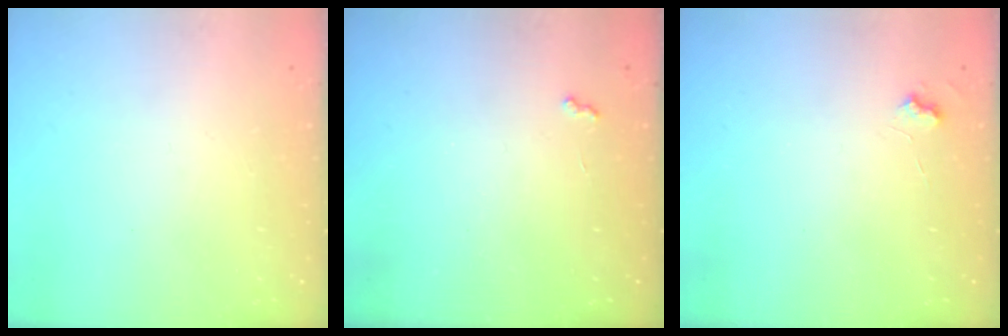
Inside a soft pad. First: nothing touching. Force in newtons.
{"total": 2.6, "press": 2.6, "slide": 0.4}
{"total": 3.6, "press": 3.6, "slide": 0.4}